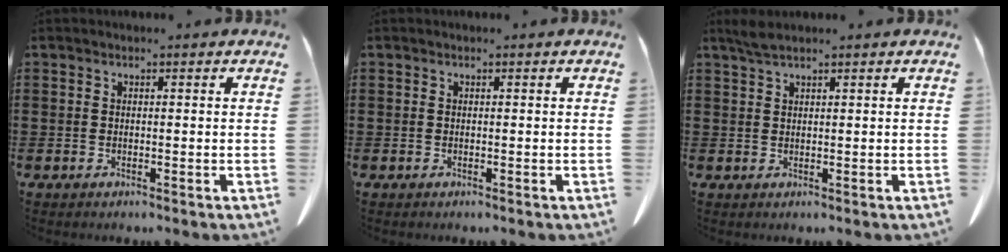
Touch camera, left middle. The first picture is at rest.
{"total": 0.0}
{"total": 2.0, "force": [1.5, 0.2, 1.3], "torque": [-0.028, 0.000, 0.028]}